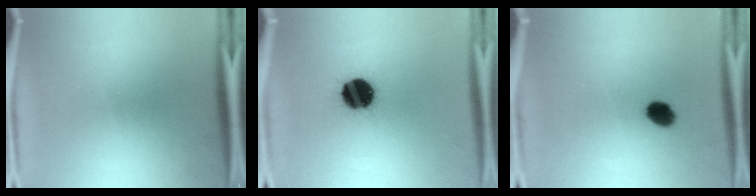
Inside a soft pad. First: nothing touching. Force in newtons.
{"total": 13.6}
{"total": 5.3}